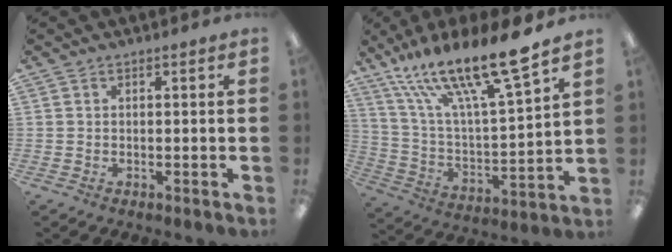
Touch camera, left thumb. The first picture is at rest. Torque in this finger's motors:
{"motor_torque": [2.69, 1.83, 1.56, -1.20, 0.54]}